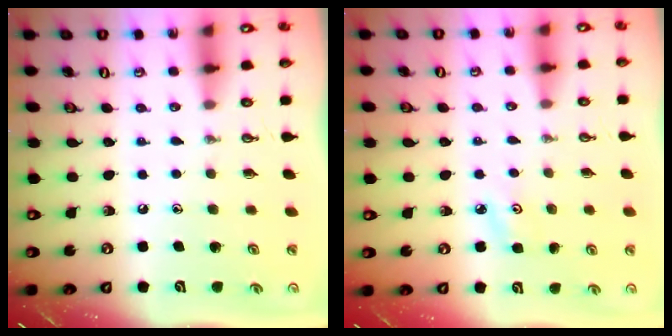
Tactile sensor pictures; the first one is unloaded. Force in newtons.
{"total": 4.5, "press": 4.4, "slide": 0.6}